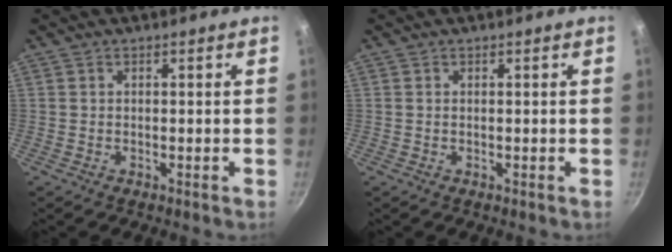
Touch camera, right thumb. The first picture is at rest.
{"total": 0.0}